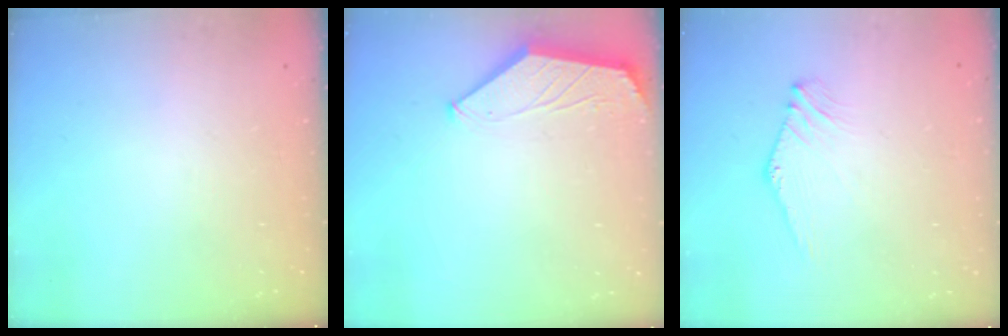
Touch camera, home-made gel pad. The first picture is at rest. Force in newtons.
{"total": 1.7, "press": 1.6, "slide": 0.3}
{"total": 0.6, "press": 0.5, "slide": 0.3}